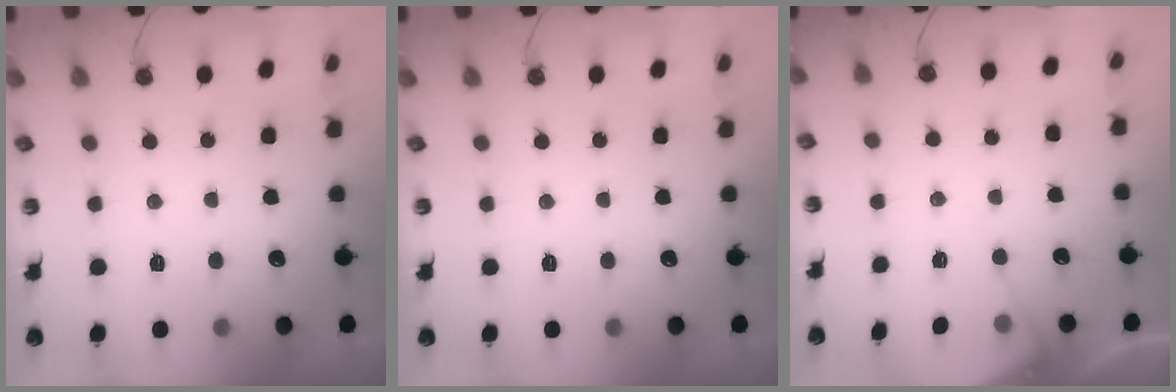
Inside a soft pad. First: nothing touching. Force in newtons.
{"total": 0.0}
{"total": 4.6, "press": 4.5, "slide": 0.6}